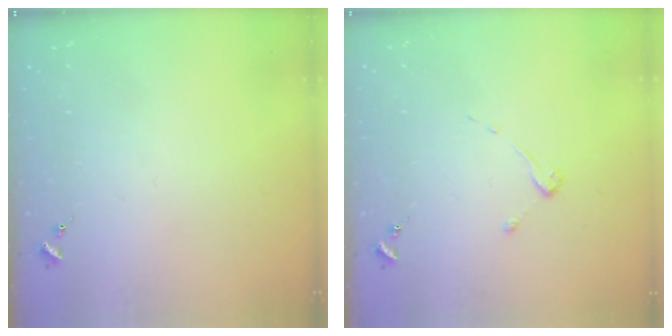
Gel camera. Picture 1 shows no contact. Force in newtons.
{"total": 2.7, "press": 2.7, "slide": 0.3}